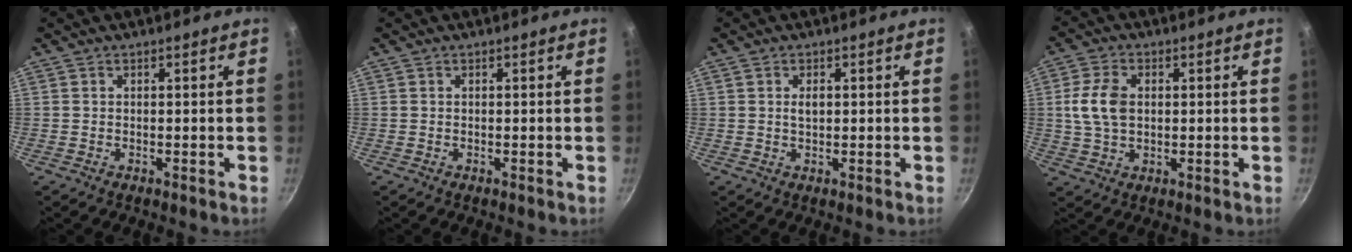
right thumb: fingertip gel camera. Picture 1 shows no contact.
{"total": 0.0}
{"total": 2.0, "force": [0.4, 1.2, 1.6], "torque": [-0.022, 0.001, 0.007]}
{"total": 7.9, "force": [1.0, 5.1, 5.9], "torque": [-0.110, 0.007, 0.018]}